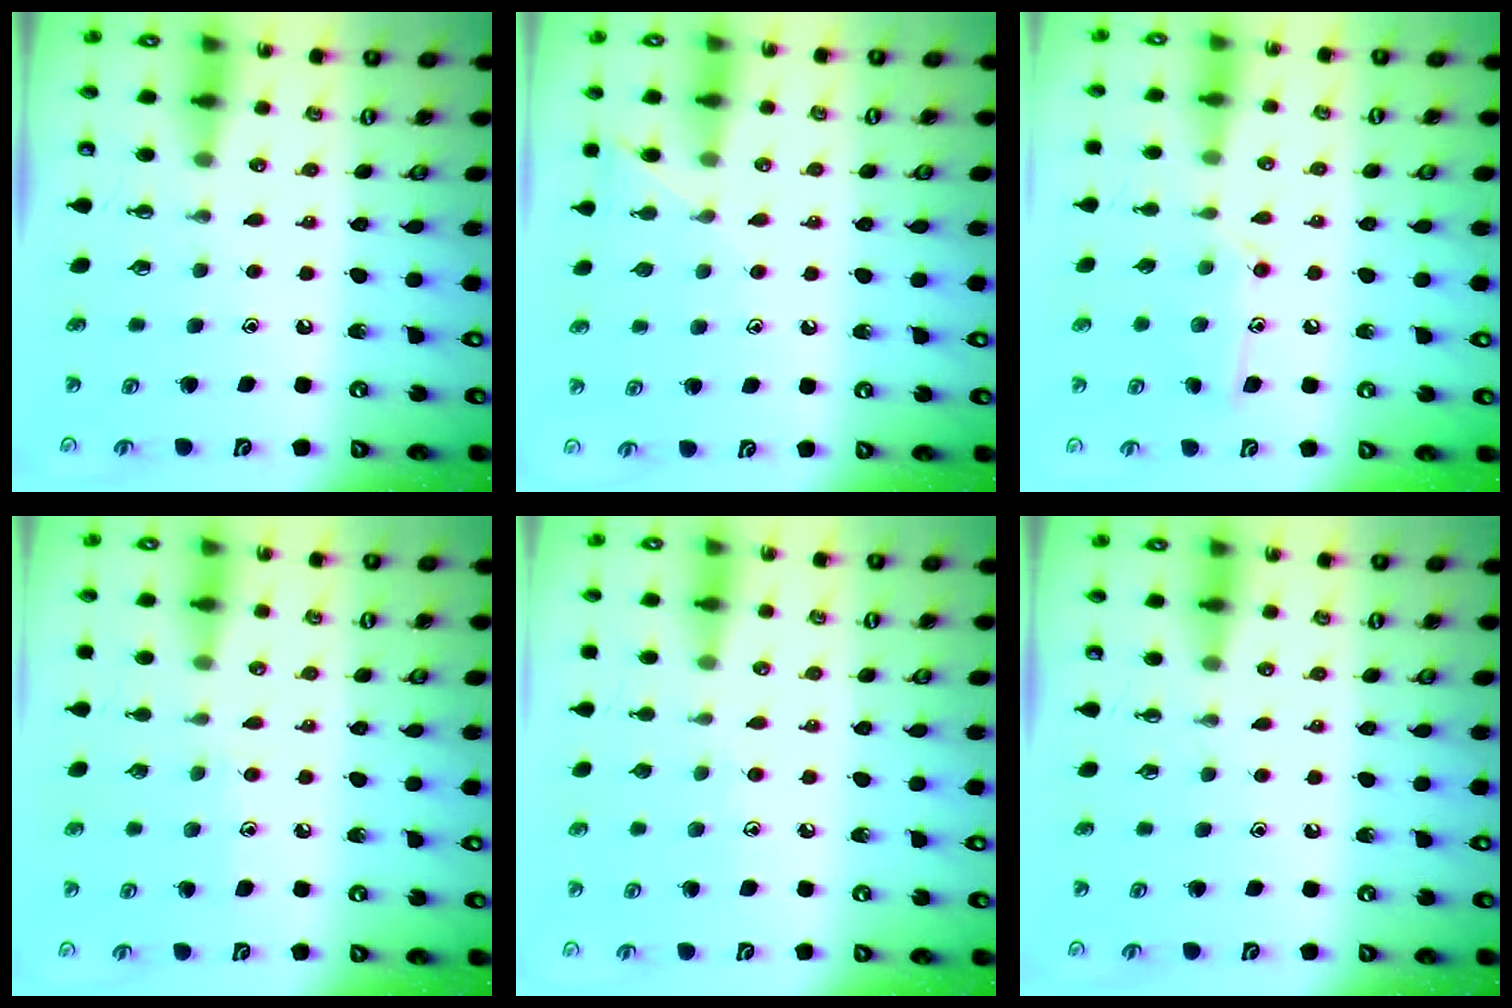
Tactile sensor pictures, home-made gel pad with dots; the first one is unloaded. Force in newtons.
{"total": 5.5, "press": 5.5, "slide": 0.6}
{"total": 9.9, "press": 9.9, "slide": 0.7}
{"total": 4.7, "press": 4.7, "slide": 0.4}
{"total": 3.5, "press": 3.5, "slide": 0.4}
{"total": 0.0}